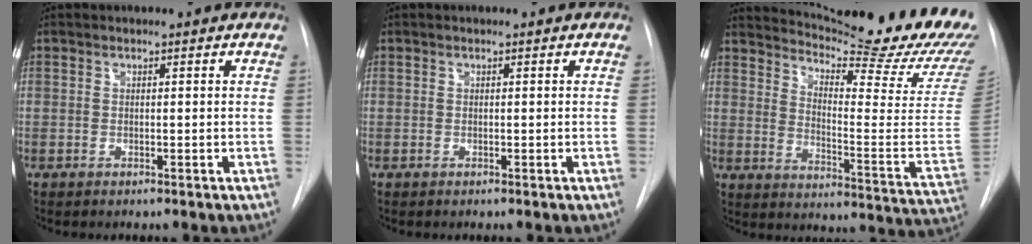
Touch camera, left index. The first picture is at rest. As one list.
[{"total": 0.0}, {"total": 26.7, "force": [23.5, 1.7, 12.7], "torque": [-0.198, -0.117, 0.295]}]